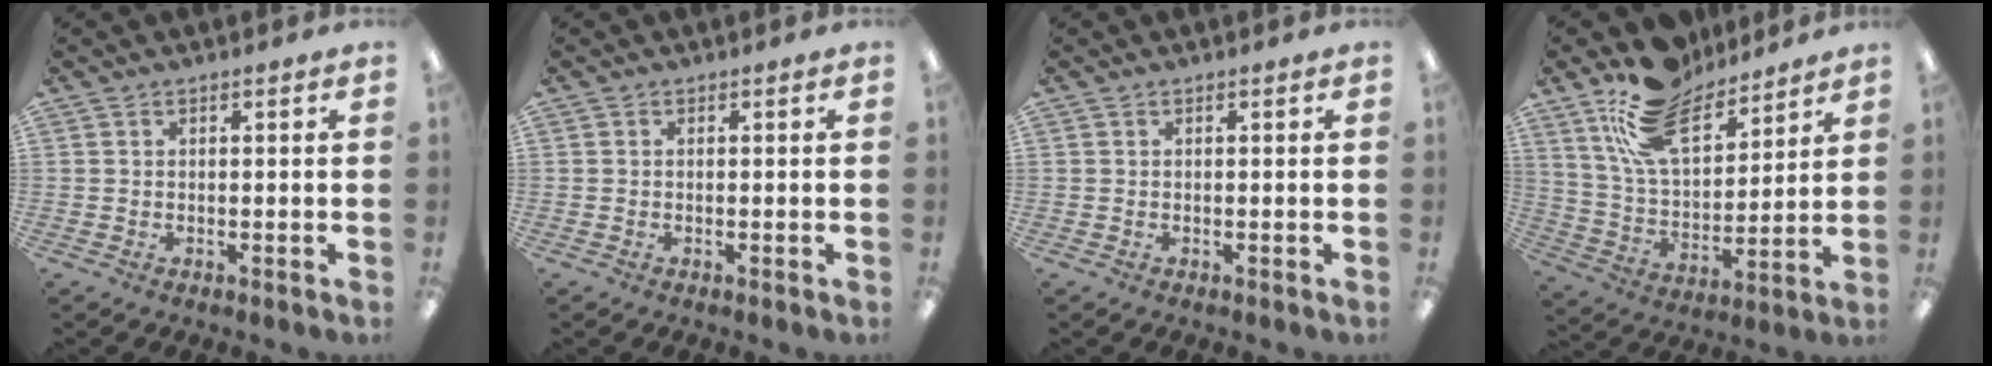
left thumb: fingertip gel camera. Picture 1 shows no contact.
{"total": 0.0}
{"total": 0.0}
{"total": 18.0, "force": [12.7, 8.7, 9.3], "torque": [-0.177, -0.060, 0.232]}